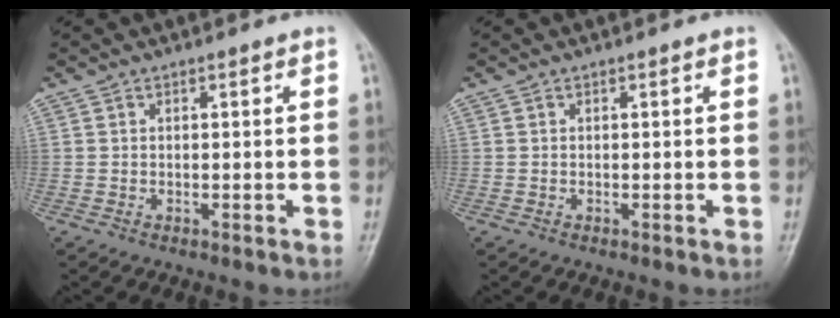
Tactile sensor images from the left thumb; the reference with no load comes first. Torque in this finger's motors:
{"motor_torque": [0.00, 0.00, -0.01, 0.00, 0.00]}